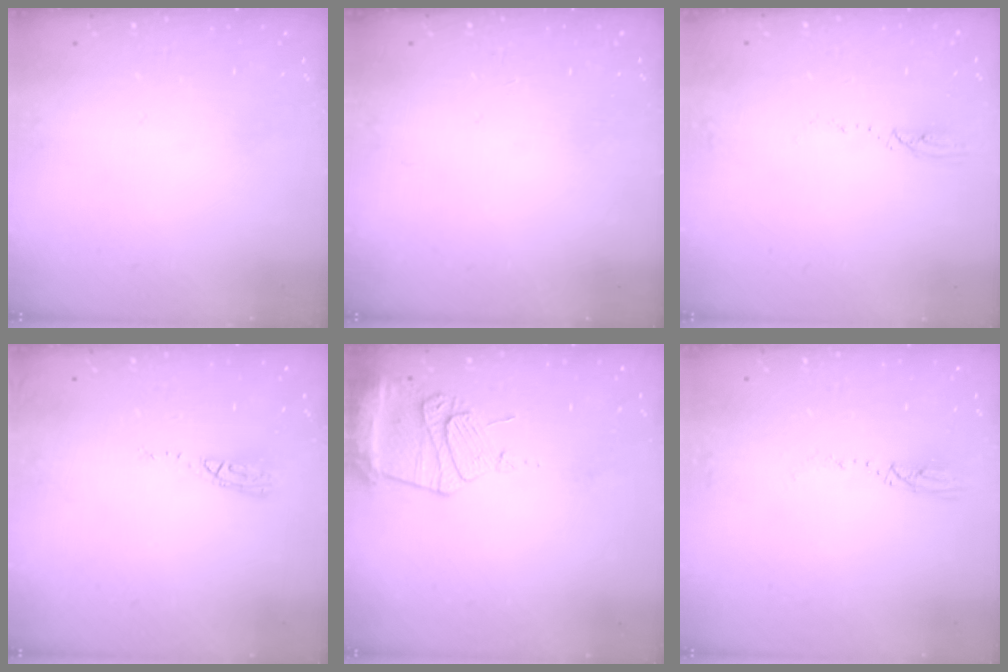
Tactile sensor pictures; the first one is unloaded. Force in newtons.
{"total": 0.0}
{"total": 2.5, "press": 2.4, "slide": 0.3}
{"total": 7.6, "press": 7.6, "slide": 0.7}
{"total": 13.3, "press": 13.2, "slide": 1.4}
{"total": 3.1, "press": 3.0, "slide": 0.7}